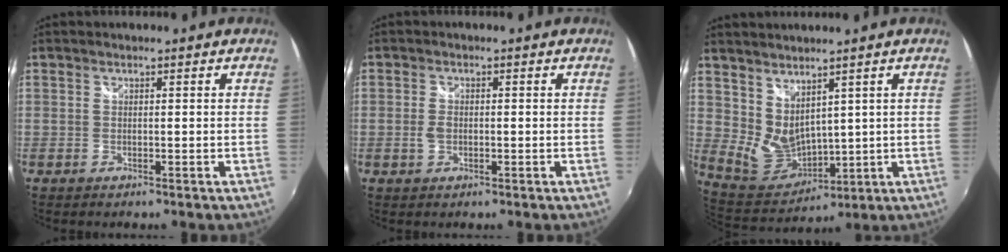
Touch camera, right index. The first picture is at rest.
{"total": 2.3, "force": [-0.5, 1.5, 1.6], "torque": [-0.032, 0.001, -0.011]}
{"total": 9.1, "force": [4.3, 5.9, 5.4], "torque": [-0.104, -0.010, 0.109]}